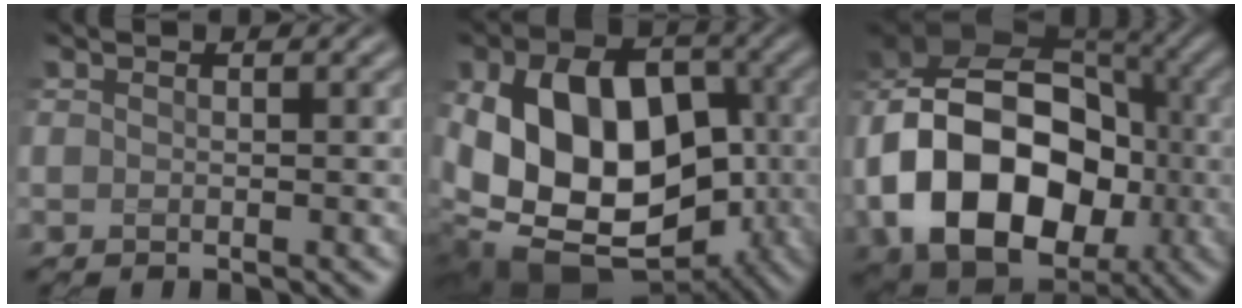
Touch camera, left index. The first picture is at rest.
{"total": 15.0, "force": [-2.1, 10.1, 10.9], "torque": [-0.202, -0.004, -0.032]}
{"total": 16.3, "force": [-3.3, 12.0, 10.5], "torque": [-0.195, -0.010, -0.053]}